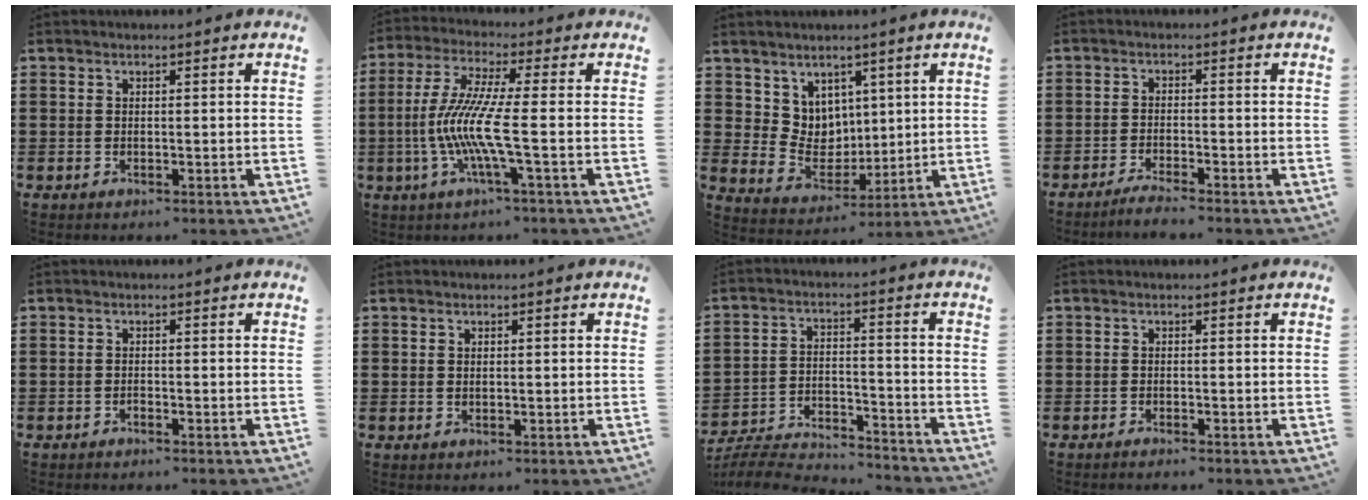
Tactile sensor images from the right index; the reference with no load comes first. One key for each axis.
{"total": 9.2, "fx": -2.3, "fy": 0.3, "fz": 8.9, "tx": -0.204, "ty": -0.021, "tz": -0.057}
{"total": 6.5, "fx": 4.2, "fy": 4.9, "fz": -0.1, "tx": -0.037, "ty": -0.017, "tz": 0.084}
{"total": 2.2, "fx": -2.1, "fy": -0.2, "fz": 0.7, "tx": -0.013, "ty": 0.000, "tz": -0.040}
{"total": 0.6, "fx": -0.6, "fy": 0.1, "fz": 0.1, "tx": -0.003, "ty": 0.000, "tz": -0.012}
{"total": 0.6, "fx": 0.2, "fy": 0.4, "fz": 0.4, "tx": -0.010, "ty": 0.002, "tz": 0.004}
{"total": 5.7, "fx": -5.5, "fy": 0.8, "fz": 1.2, "tx": -0.039, "ty": -0.002, "tz": -0.115}
{"total": 0.8, "fx": -0.7, "fy": 0.0, "fz": 0.2, "tx": -0.006, "ty": -0.002, "tz": -0.015}